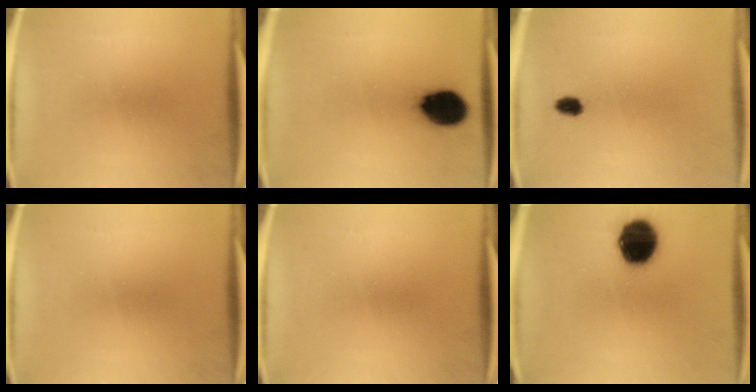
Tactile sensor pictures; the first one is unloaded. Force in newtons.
{"total": 11.9}
{"total": 2.2}
{"total": 0.0}
{"total": 0.0}
{"total": 15.9}